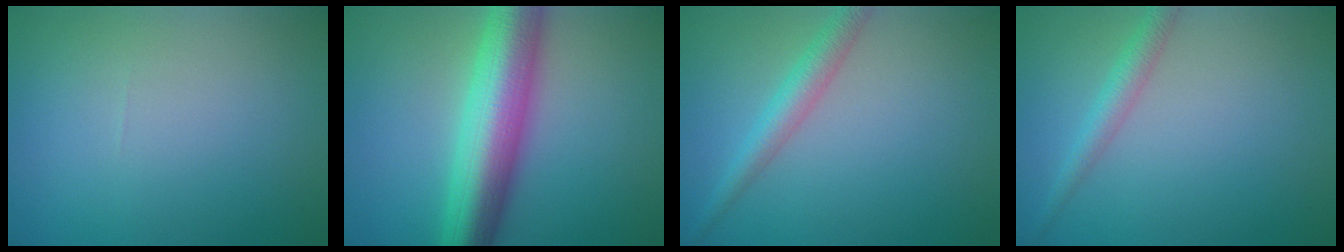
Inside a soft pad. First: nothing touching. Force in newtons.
{"total": 9.6, "press": 9.6, "slide": 0.2}
{"total": 2.9, "press": 2.9, "slide": 0.1}
{"total": 2.2, "press": 2.2, "slide": 0.1}